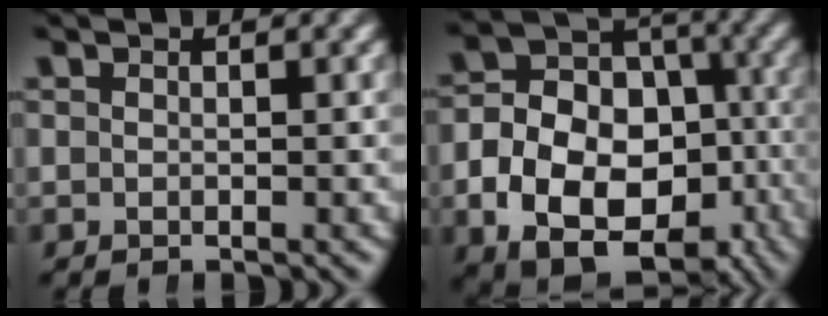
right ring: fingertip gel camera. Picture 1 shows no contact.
{"total": 16.4, "force": [-5.0, 12.6, 9.2], "torque": [-0.182, -0.056, -0.073]}